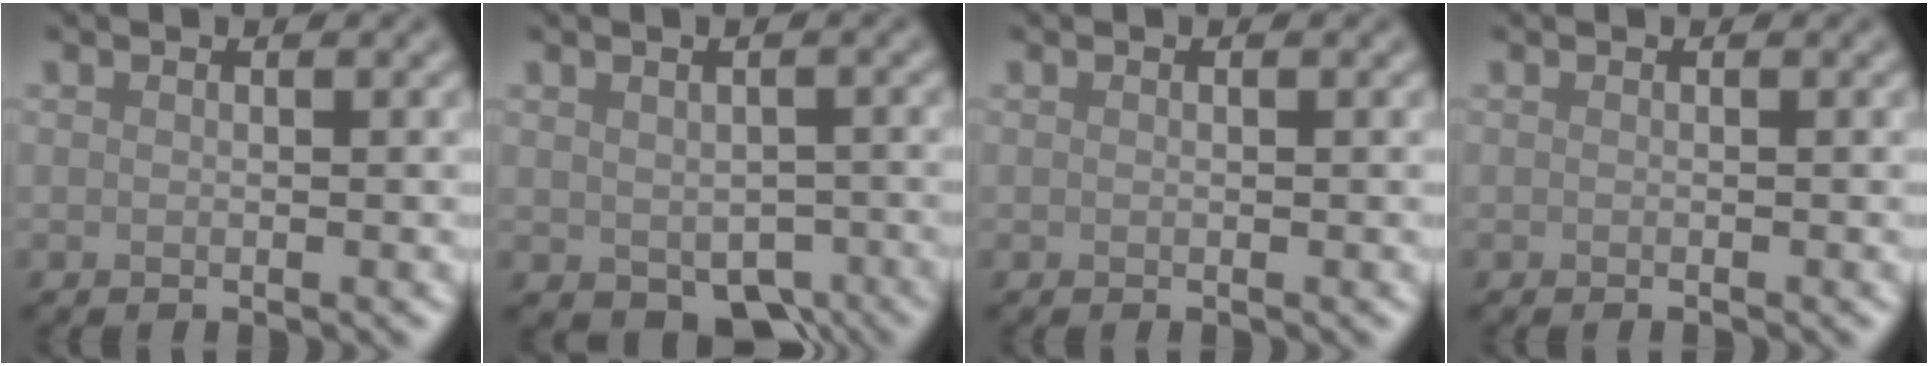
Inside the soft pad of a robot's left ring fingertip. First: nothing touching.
{"total": 4.5, "force": [-1.5, 2.9, 3.1], "torque": [-0.045, -0.022, -0.009]}
{"total": 0.0}
{"total": 0.0}